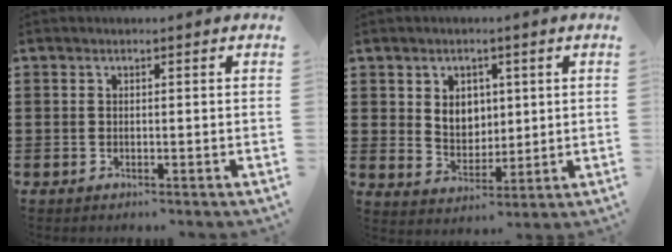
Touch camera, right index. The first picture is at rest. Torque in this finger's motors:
{"motor_torque": [0.58, 0.48, 0.22, 0.10]}